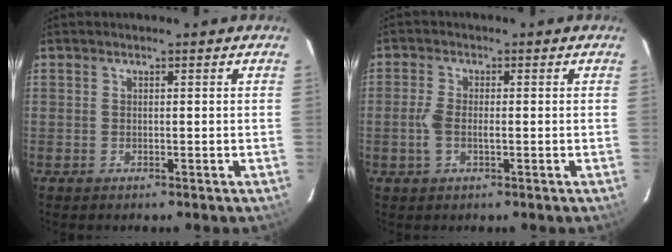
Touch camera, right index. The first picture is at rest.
{"total": 3.6, "force": [-0.6, 1.6, 3.1], "torque": [-0.075, 0.002, -0.012]}